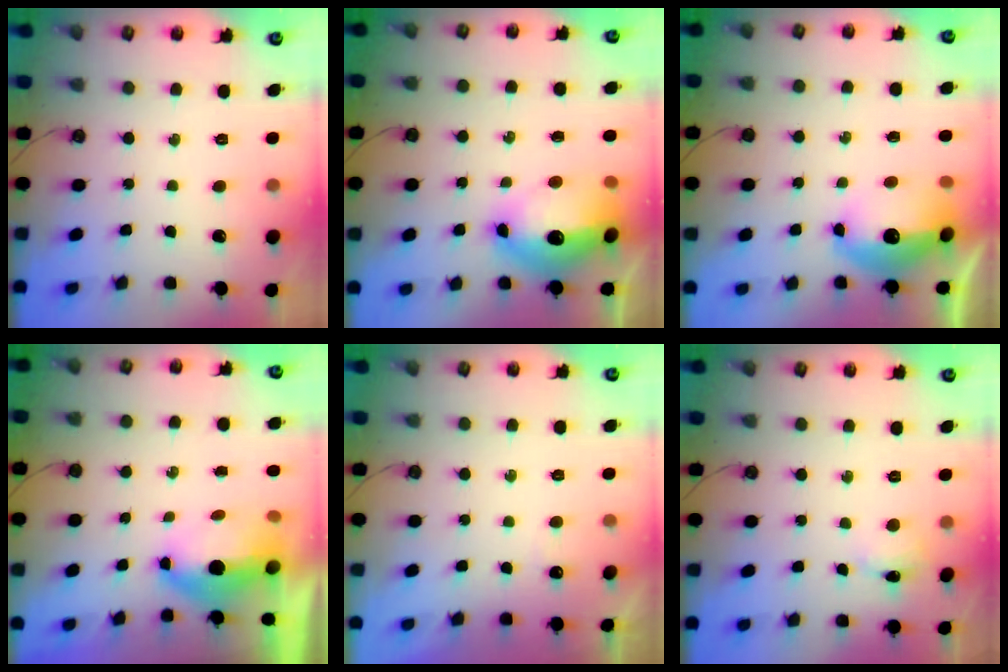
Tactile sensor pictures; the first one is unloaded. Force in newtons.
{"total": 16.7, "press": 16.2, "slide": 4.2}
{"total": 14.1, "press": 14.0, "slide": 1.3}
{"total": 6.4, "press": 6.3, "slide": 1.3}
{"total": 2.2, "press": 2.2, "slide": 0.5}
{"total": 2.9, "press": 2.9, "slide": 0.5}